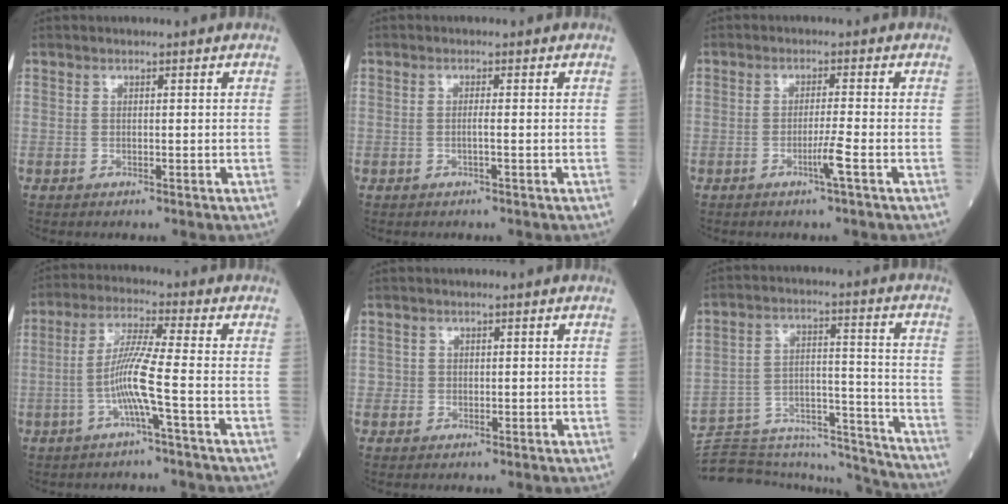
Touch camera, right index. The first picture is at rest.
{"total": 1.0, "force": [-0.3, -0.2, 1.0], "torque": [-0.019, 0.000, -0.006]}
{"total": 2.9, "force": [-1.3, -0.7, 2.5], "torque": [-0.049, -0.005, -0.026]}
{"total": 7.0, "force": [-2.1, -0.9, 6.6], "torque": [-0.135, 0.005, -0.045]}
{"total": 1.1, "force": [0.0, 1.1, 0.0], "torque": [0.008, 0.005, -0.004]}
{"total": 18.4, "force": [-18.0, 2.8, 2.7], "torque": [-0.046, 0.051, -0.262]}